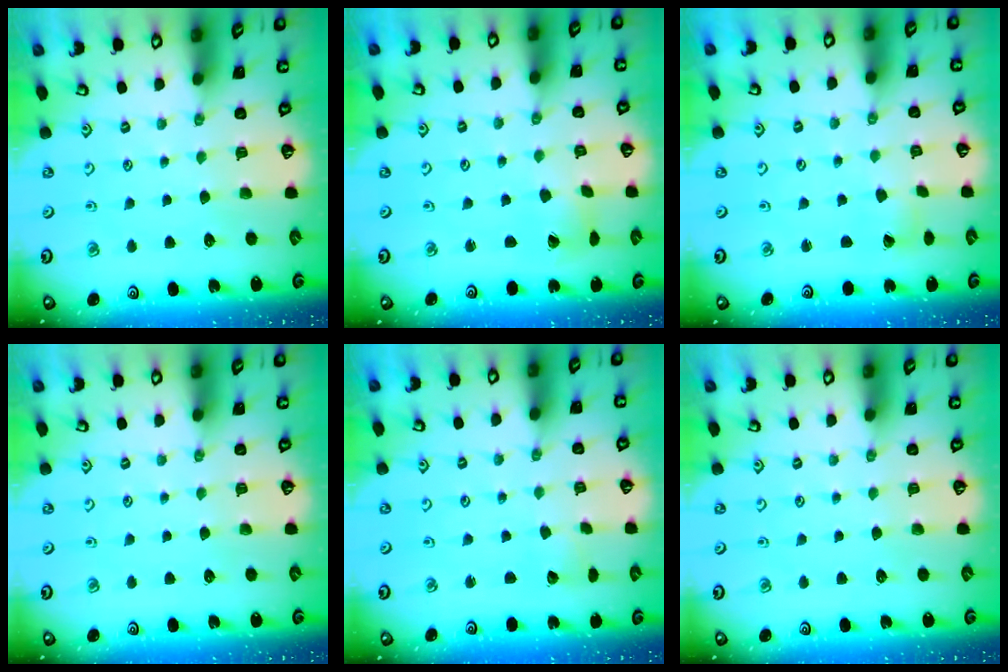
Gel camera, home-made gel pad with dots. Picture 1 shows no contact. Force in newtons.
{"total": 1.4, "press": 1.4, "slide": 0.2}
{"total": 2.9, "press": 2.9, "slide": 0.2}
{"total": 0.0}
{"total": 2.3, "press": 2.3, "slide": 0.2}
{"total": 0.0}